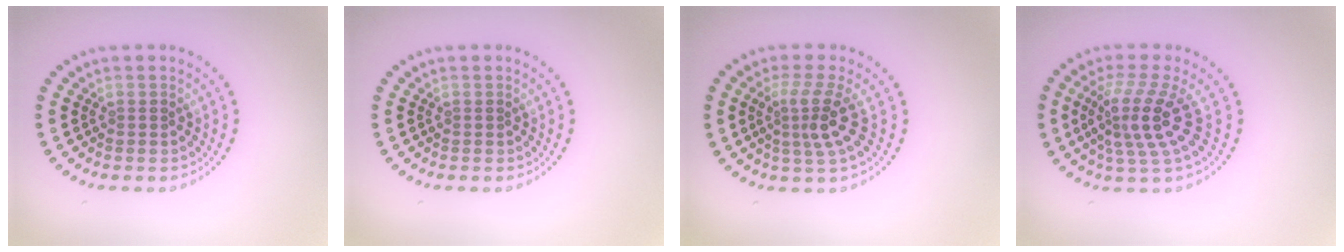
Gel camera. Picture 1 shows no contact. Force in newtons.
{"total": 0.0}
{"total": 3.2, "press": 2.2, "slide": 2.3}
{"total": 4.4, "press": 3.2, "slide": 3.0}